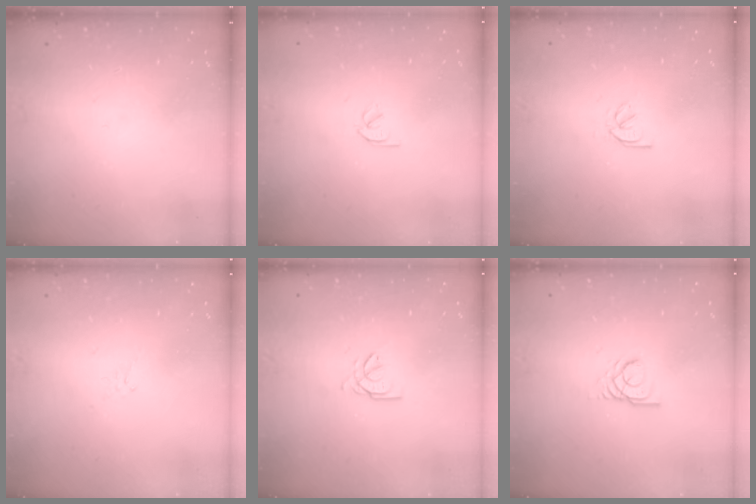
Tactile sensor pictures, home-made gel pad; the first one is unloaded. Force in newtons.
{"total": 1.8, "press": 1.7, "slide": 0.5}
{"total": 2.2, "press": 2.2, "slide": 0.5}
{"total": 2.1, "press": 2.0, "slide": 0.6}
{"total": 2.6, "press": 2.6, "slide": 0.1}
{"total": 2.9, "press": 2.9, "slide": 0.1}